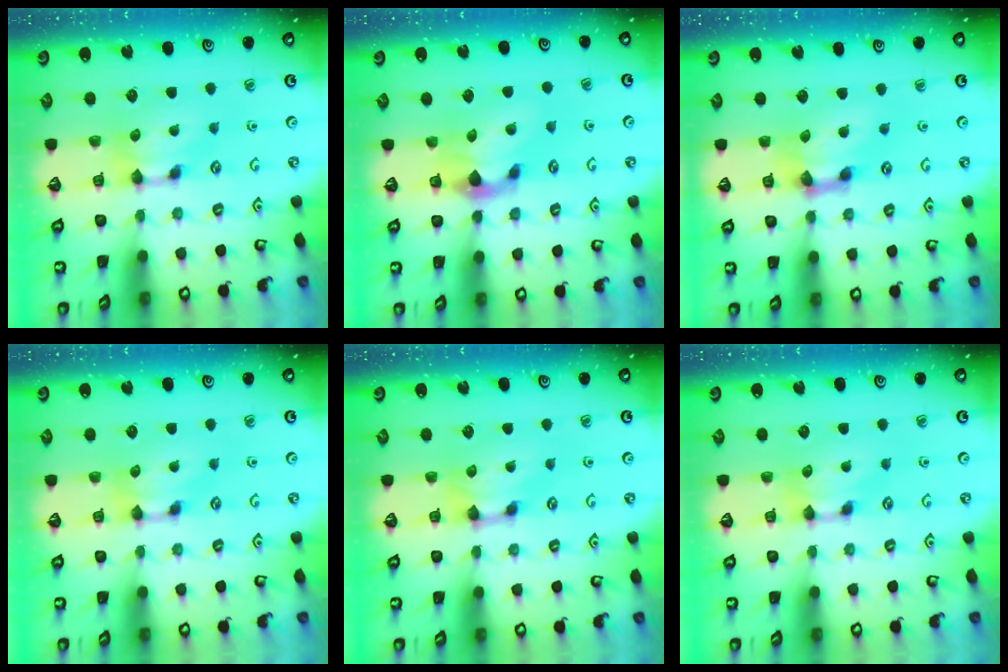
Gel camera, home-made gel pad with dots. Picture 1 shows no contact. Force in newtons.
{"total": 2.5, "press": 2.1, "slide": 1.4}
{"total": 2.4, "press": 1.6, "slide": 1.8}
{"total": 0.0}
{"total": 0.6, "press": 0.4, "slide": 0.5}
{"total": 0.0}